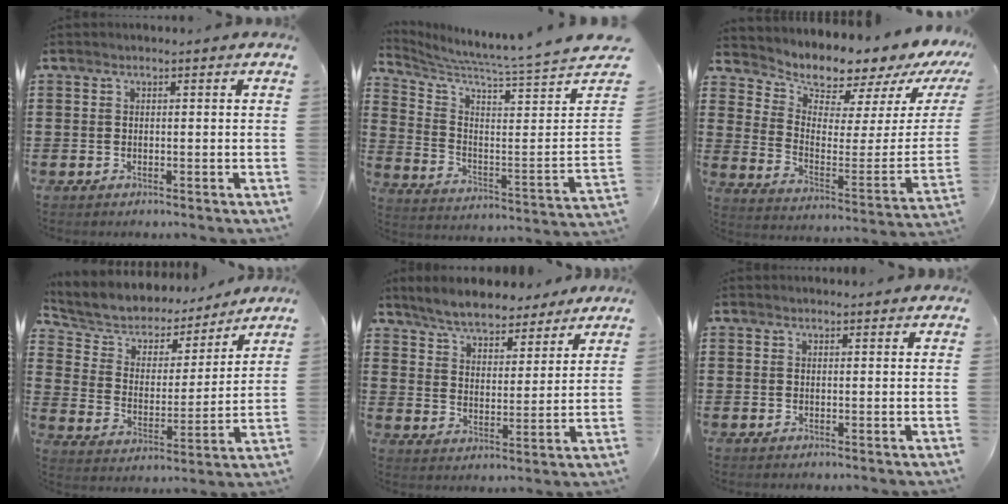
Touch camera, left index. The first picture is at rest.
{"total": 5.6, "force": [5.2, -1.6, 1.5], "torque": [-0.058, -0.076, 0.081]}
{"total": 5.3, "force": [5.2, 1.0, -0.6], "torque": [-0.014, -0.072, 0.082]}
{"total": 5.4, "force": [4.7, 2.6, 0.4], "torque": [-0.046, -0.031, 0.076]}
{"total": 6.2, "force": [6.0, 0.7, 1.4], "torque": [-0.056, -0.028, 0.106]}
{"total": 1.3, "force": [1.3, 0.0, 0.2], "torque": [-0.006, 0.000, 0.026]}